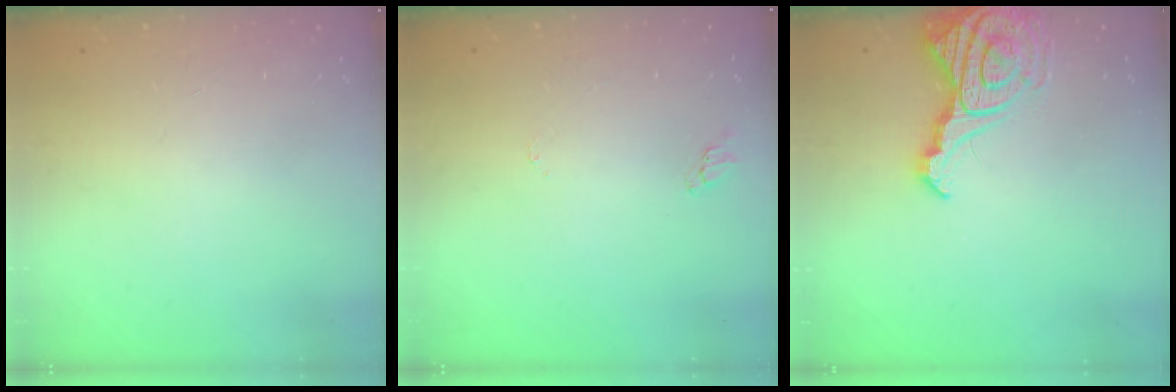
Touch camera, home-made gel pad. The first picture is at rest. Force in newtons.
{"total": 2.9, "press": 2.9, "slide": 0.2}
{"total": 13.7, "press": 13.7, "slide": 1.3}